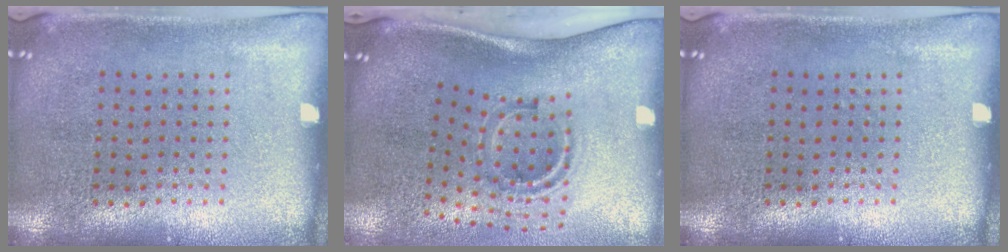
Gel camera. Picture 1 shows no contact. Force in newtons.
{"total": 2.0, "press": 1.3, "slide": 1.6}
{"total": 0.0}